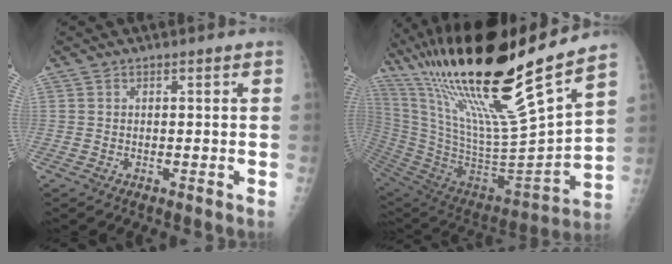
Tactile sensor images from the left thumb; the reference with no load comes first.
{"total": 33.9, "force": [23.1, 4.4, 24.4], "torque": [-0.432, -0.081, 0.411]}